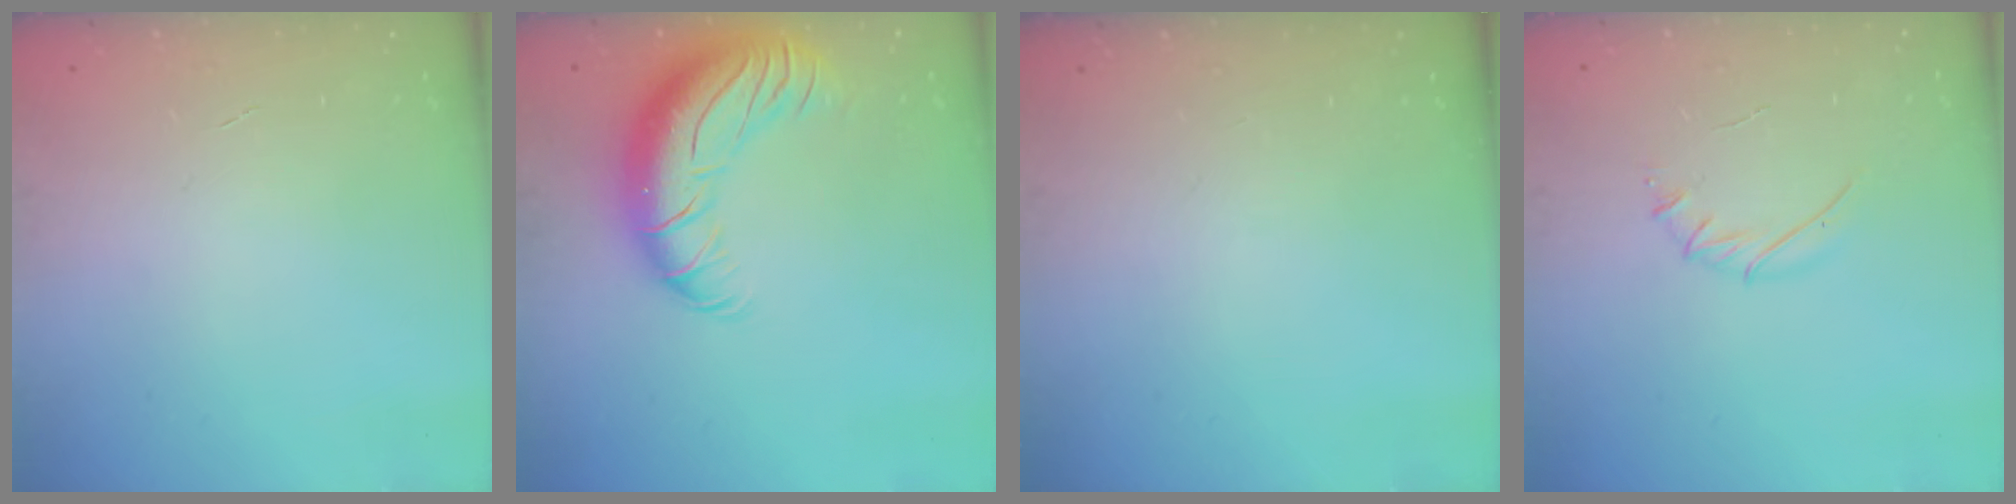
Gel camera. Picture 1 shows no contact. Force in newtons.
{"total": 17.9, "press": 17.4, "slide": 3.9}
{"total": 0.0}
{"total": 3.9, "press": 3.8, "slide": 1.0}